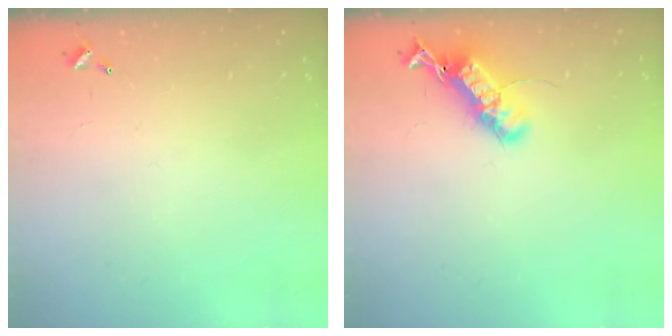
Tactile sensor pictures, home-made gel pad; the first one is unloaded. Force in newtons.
{"total": 18.4, "press": 18.4, "slide": 0.6}